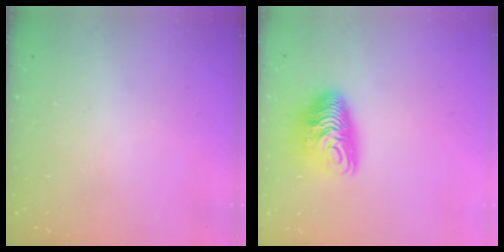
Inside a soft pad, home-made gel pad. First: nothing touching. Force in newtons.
{"total": 10.9, "press": 10.9, "slide": 0.9}